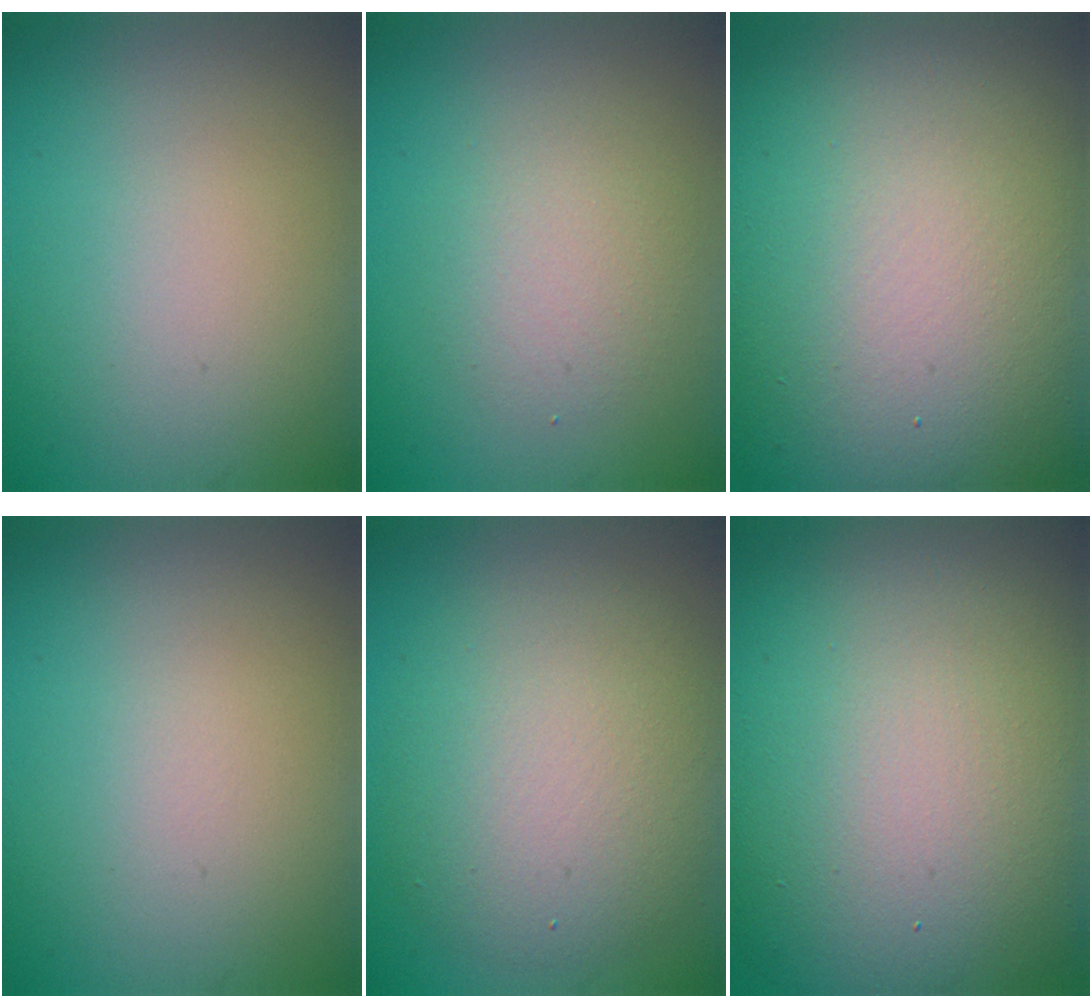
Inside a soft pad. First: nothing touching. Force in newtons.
{"total": 2.5, "press": 2.5, "slide": 0.2}
{"total": 20.7, "press": 20.7, "slide": 1.0}
{"total": 0.0}
{"total": 6.7, "press": 6.7, "slide": 0.8}
{"total": 17.9, "press": 17.9, "slide": 1.1}